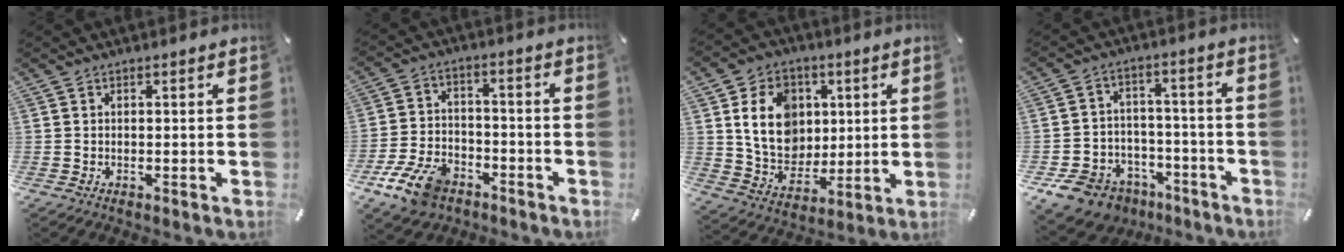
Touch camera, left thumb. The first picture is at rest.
{"total": 11.7, "force": [-7.0, 7.2, 6.0], "torque": [-0.111, 0.042, -0.129]}
{"total": 15.3, "force": [2.9, 12.8, 7.8], "torque": [-0.140, 0.011, 0.062]}
{"total": 11.1, "force": [-7.2, 7.8, 3.3], "torque": [-0.059, 0.060, -0.122]}